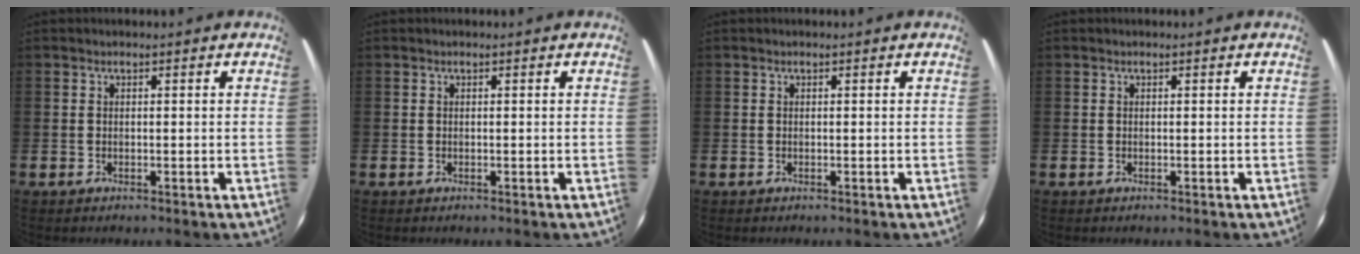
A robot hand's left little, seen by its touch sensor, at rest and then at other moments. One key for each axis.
{"total": 0.0}
{"total": 0.0}
{"total": 0.0}